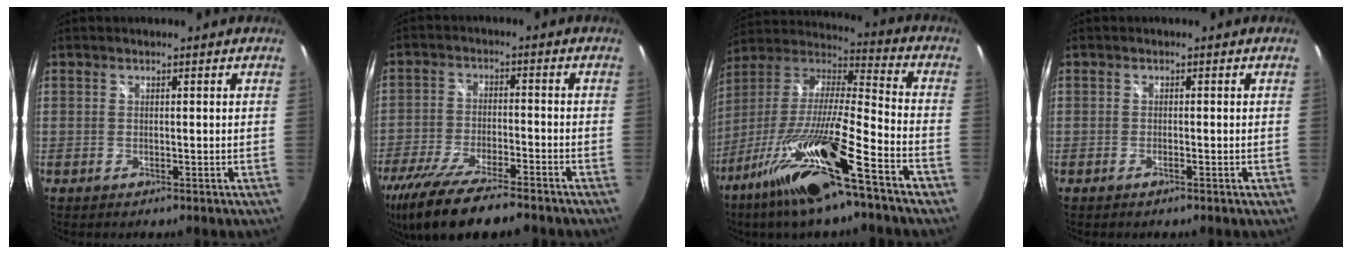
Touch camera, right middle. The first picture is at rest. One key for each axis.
{"total": 16.6, "fx": -13.4, "fy": 3.0, "fz": 9.3, "tx": -0.197, "ty": -0.042, "tz": -0.231}
{"total": 22.5, "fx": -14.0, "fy": 2.2, "fz": 17.5, "tx": -0.320, "ty": -0.035, "tz": -0.253}
{"total": 1.2, "fx": -0.7, "fy": -0.1, "fz": 0.9, "tx": -0.014, "ty": 0.000, "tz": -0.014}